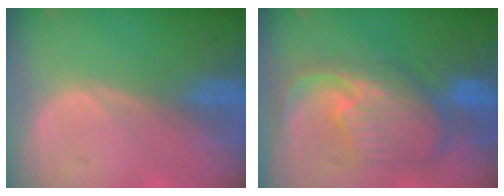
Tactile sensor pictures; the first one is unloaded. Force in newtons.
{"total": 10.7, "press": 9.5, "slide": 5.0}